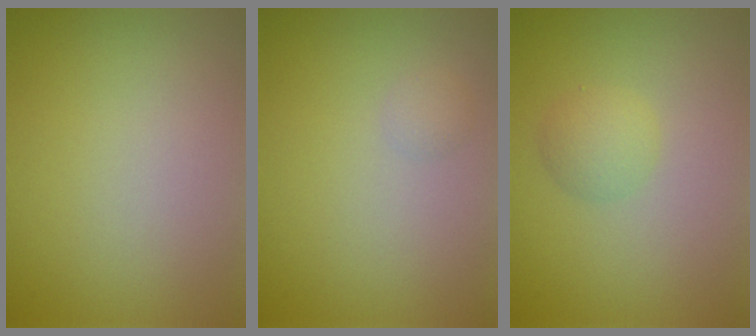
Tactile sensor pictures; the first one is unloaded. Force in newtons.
{"total": 0.8, "press": 0.8, "slide": 0.0}
{"total": 2.0, "press": 2.0, "slide": 0.1}